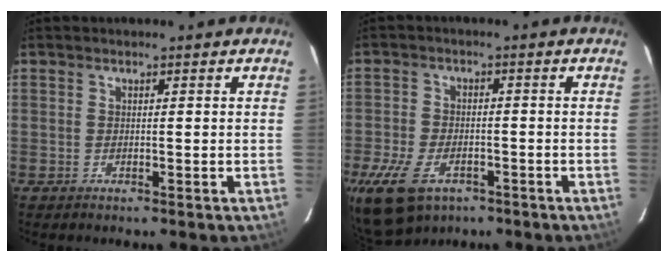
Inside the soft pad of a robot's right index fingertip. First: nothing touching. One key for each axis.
{"total": 11.8, "fx": -7.0, "fy": 6.8, "fz": 6.6, "tx": -0.163, "ty": -0.022, "tz": -0.122}